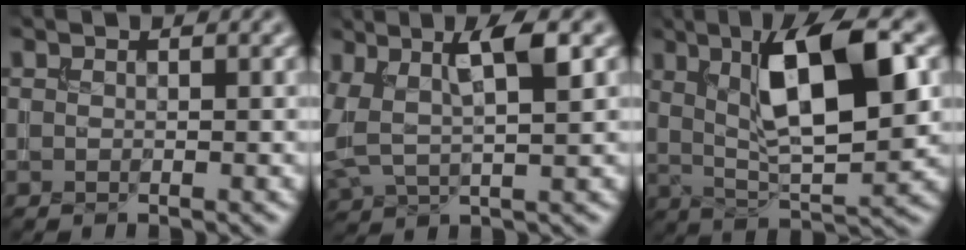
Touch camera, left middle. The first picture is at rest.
{"total": 5.9, "force": [2.0, 2.0, 5.2], "torque": [-0.110, 0.001, 0.036]}
{"total": 9.8, "force": [2.6, 3.1, 8.9], "torque": [-0.144, 0.002, 0.044]}